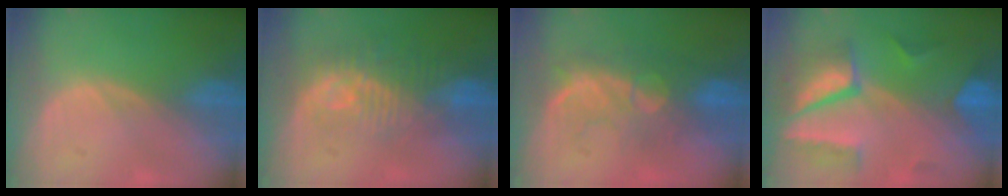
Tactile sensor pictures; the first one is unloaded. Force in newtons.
{"total": 9.7, "press": 8.7, "slide": 4.3}
{"total": 7.9, "press": 7.8, "slide": 1.3}
{"total": 9.3, "press": 8.2, "slide": 4.3}